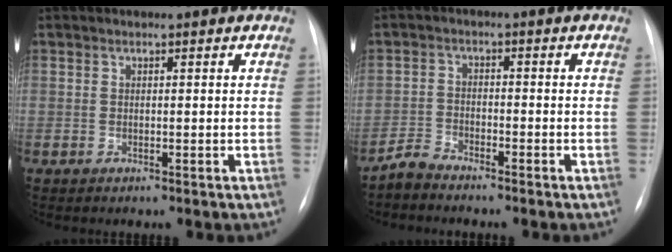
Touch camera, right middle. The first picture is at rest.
{"total": 2.9, "force": [-2.8, 0.4, 0.3], "torque": [-0.012, -0.010, -0.058]}